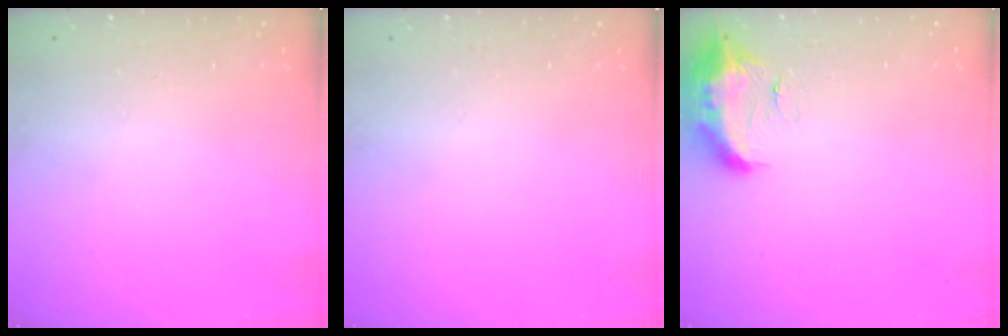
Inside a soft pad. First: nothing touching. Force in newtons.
{"total": 0.0}
{"total": 9.6, "press": 9.6, "slide": 0.6}